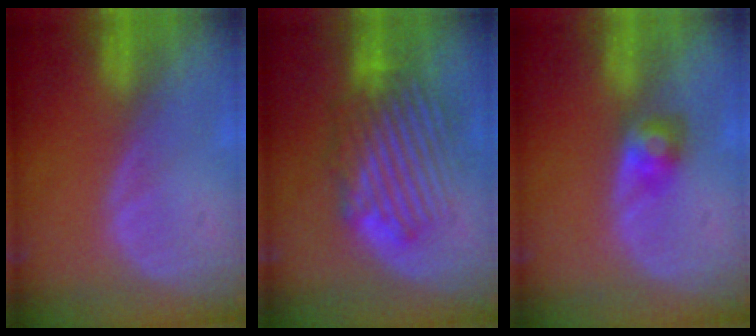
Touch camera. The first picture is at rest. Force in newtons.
{"total": 8.9, "press": 8.5, "slide": 2.7}
{"total": 2.7, "press": 2.7, "slide": 0.1}